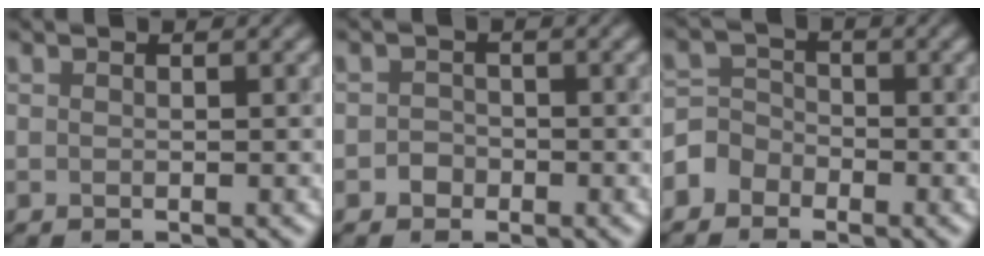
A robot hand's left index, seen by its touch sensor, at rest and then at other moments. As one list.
[{"total": 1.1, "force": [-0.5, 1.0, 0.2], "torque": [0.003, 0.005, -0.012]}, {"total": 2.6, "force": [-1.7, 2.0, 0.2], "torque": [0.002, 0.010, -0.046]}]